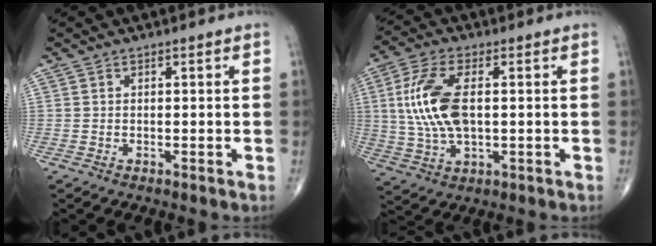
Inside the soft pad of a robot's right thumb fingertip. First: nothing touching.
{"total": 12.7, "force": [1.3, 6.2, 11.0], "torque": [-0.237, 0.004, 0.029]}